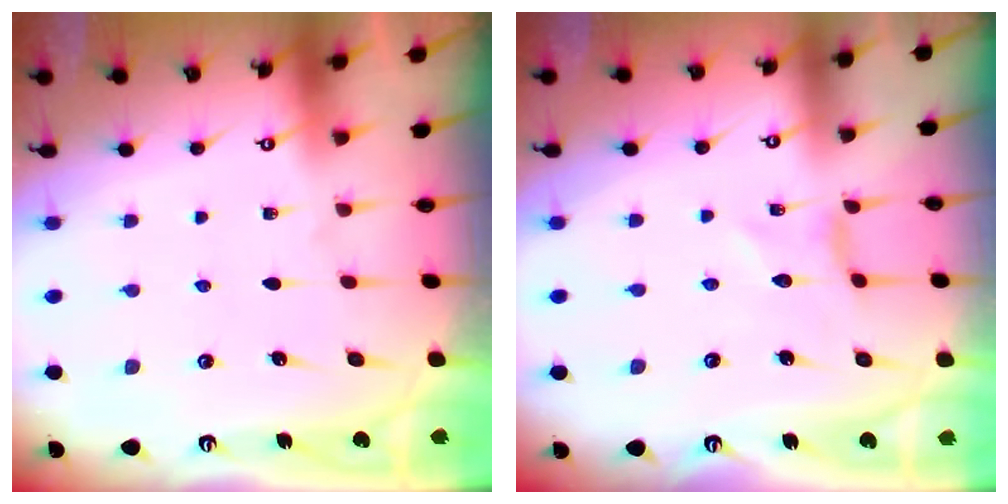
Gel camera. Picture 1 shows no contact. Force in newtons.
{"total": 0.0}